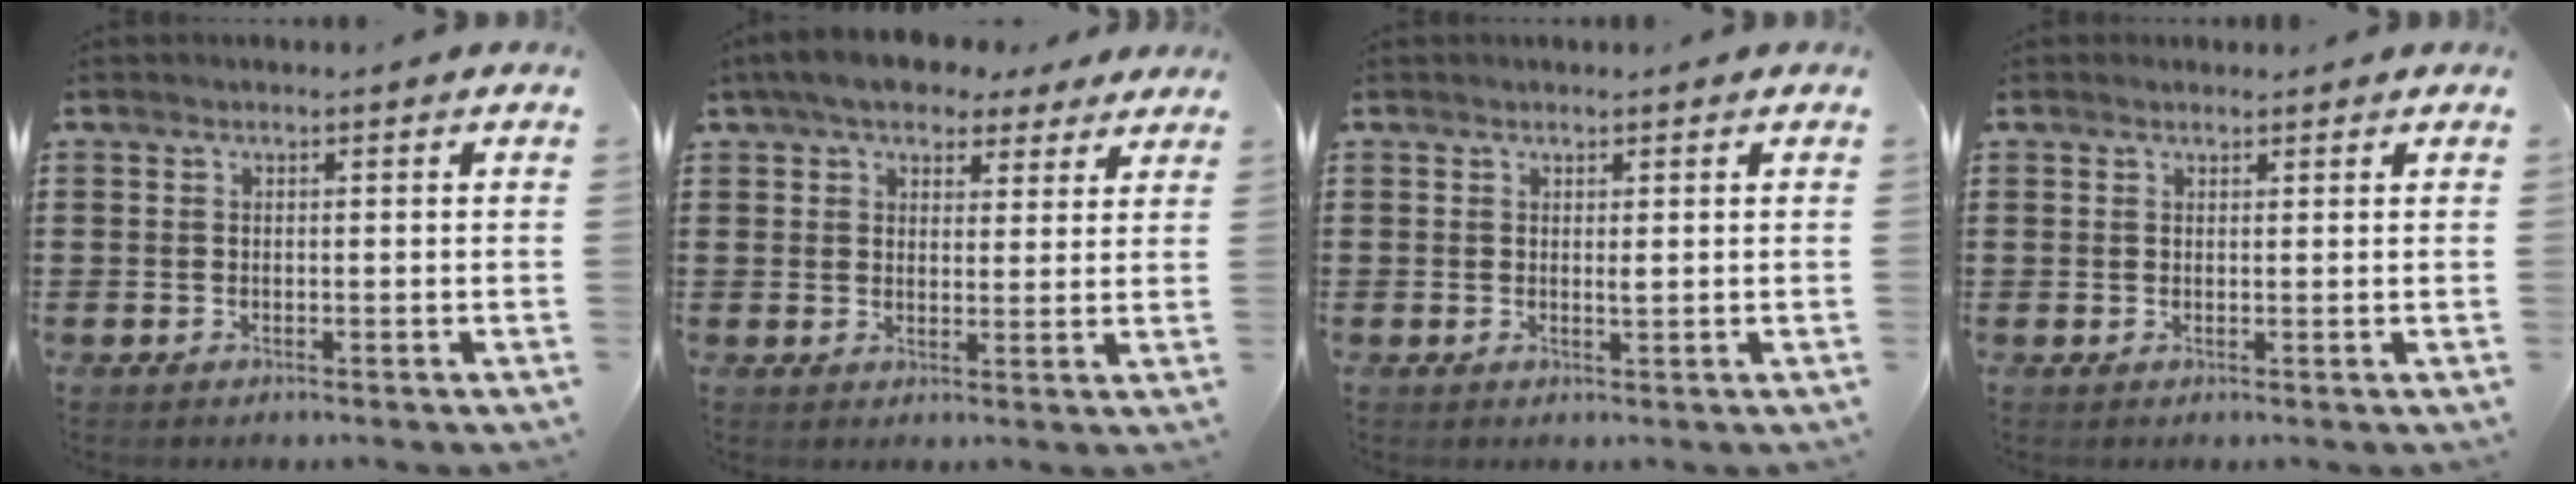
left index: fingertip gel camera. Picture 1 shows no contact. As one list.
[{"total": 6.4, "force": [5.3, 2.5, 2.4], "torque": [-0.068, 0.002, 0.100]}, {"total": 1.0, "force": [0.4, 0.3, 0.9], "torque": [-0.019, 0.001, 0.006]}, {"total": 0.8, "force": [0.8, 0.3, 0.1], "torque": [-0.004, 0.001, 0.015]}]